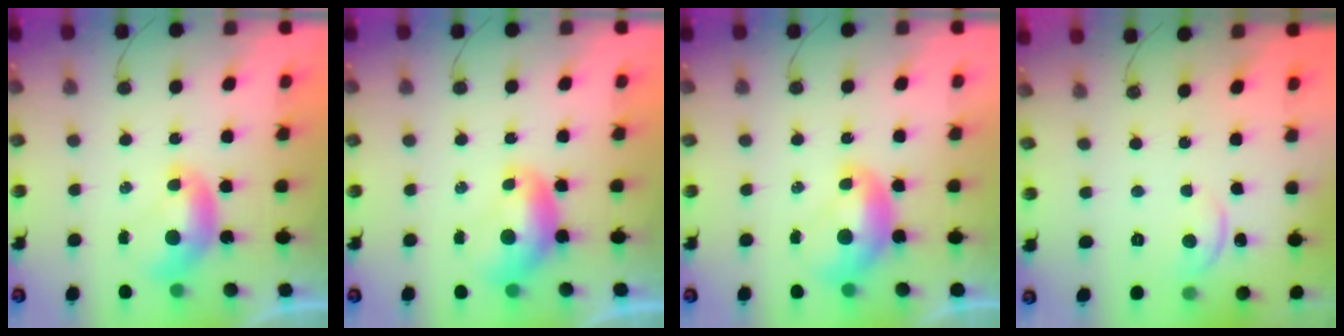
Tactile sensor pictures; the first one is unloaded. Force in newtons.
{"total": 1.0, "press": 0.8, "slide": 0.6}
{"total": 1.6, "press": 1.6, "slide": 0.3}
{"total": 1.8, "press": 1.7, "slide": 0.6}